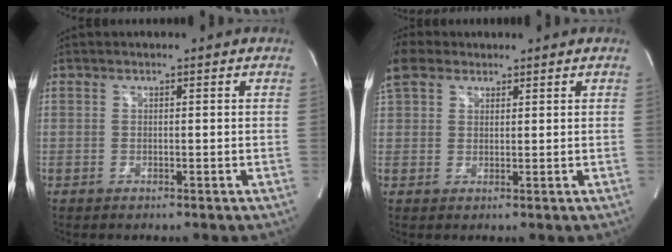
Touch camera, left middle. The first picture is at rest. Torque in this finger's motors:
{"motor_torque": [0.44, -0.28, 1.05, 0.21]}